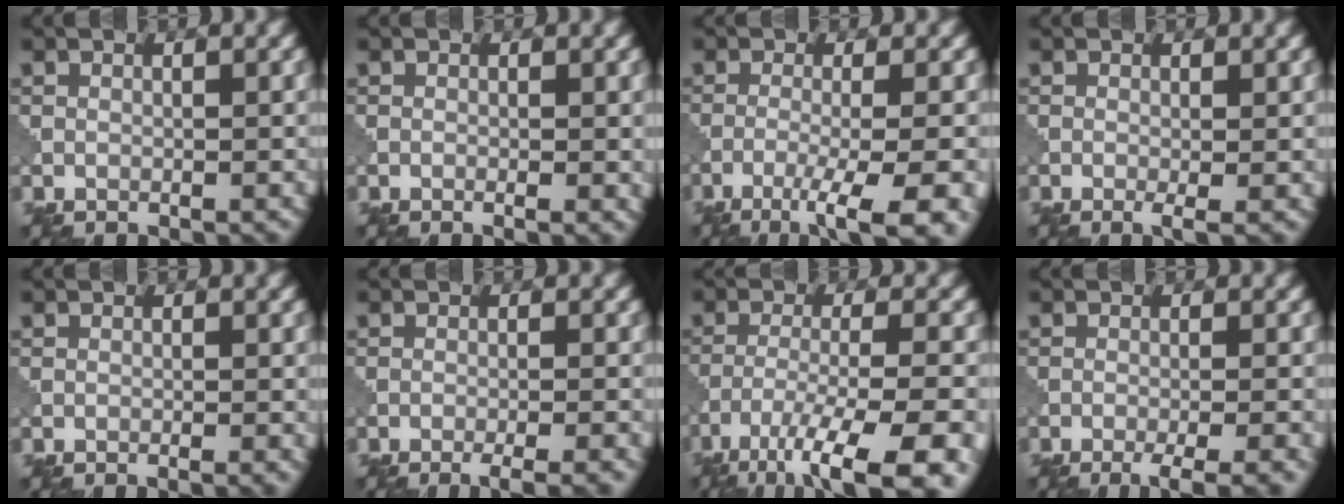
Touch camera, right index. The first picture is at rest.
{"total": 1.1, "force": [-0.2, 0.2, 1.0], "torque": [-0.017, -0.004, -0.006]}
{"total": 8.0, "force": [-4.5, 1.7, 6.4], "torque": [-0.087, -0.004, -0.071]}
{"total": 1.5, "force": [-0.4, 0.2, 1.5], "torque": [-0.025, -0.009, -0.006]}
{"total": 0.7, "force": [-0.3, 0.1, 0.6], "torque": [-0.006, -0.002, -0.009]}
{"total": 3.3, "force": [-1.8, 0.7, 2.6], "torque": [-0.026, 0.004, -0.031]}
{"total": 11.4, "force": [-8.0, 2.6, 7.8], "torque": [-0.126, -0.021, -0.121]}
{"total": 4.3, "force": [-2.3, 1.0, 3.5], "torque": [-0.042, -0.001, -0.036]}